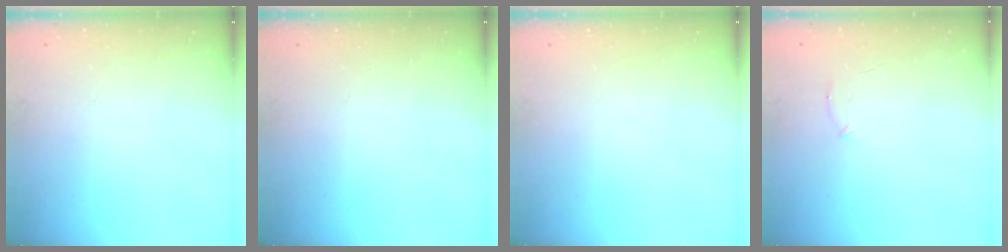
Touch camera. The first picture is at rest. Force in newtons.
{"total": 0.0}
{"total": 0.0}
{"total": 4.7, "press": 4.5, "slide": 1.3}